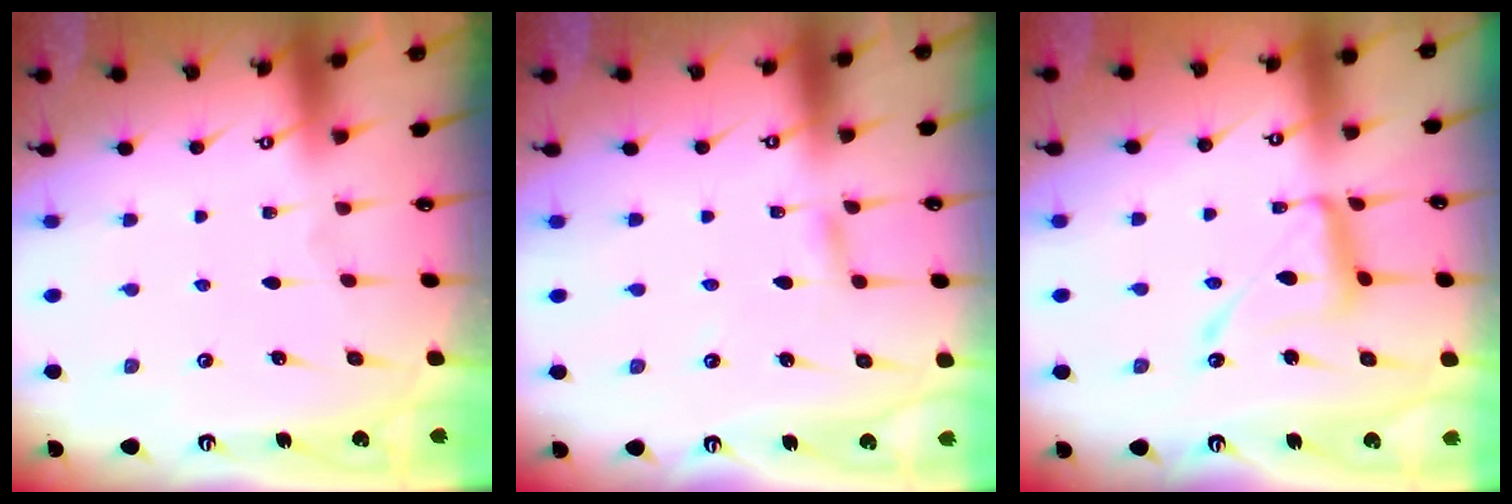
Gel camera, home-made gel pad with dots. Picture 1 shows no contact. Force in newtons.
{"total": 2.4, "press": 2.4, "slide": 0.2}
{"total": 12.9, "press": 12.8, "slide": 1.0}